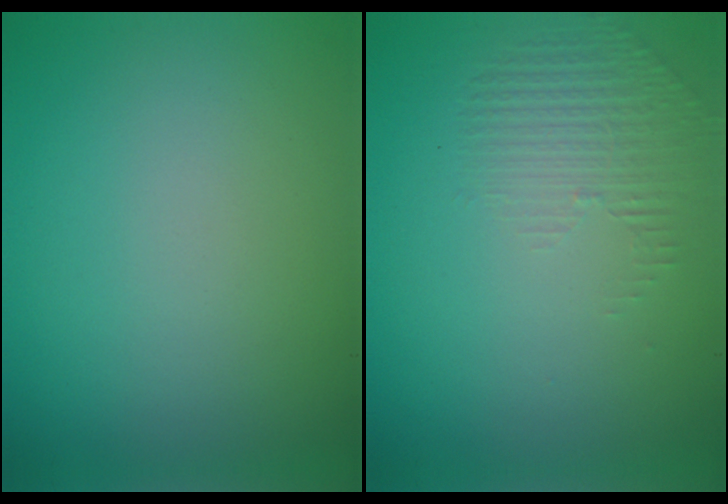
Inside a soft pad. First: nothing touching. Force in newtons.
{"total": 1.4, "press": 0.3, "slide": 1.4}